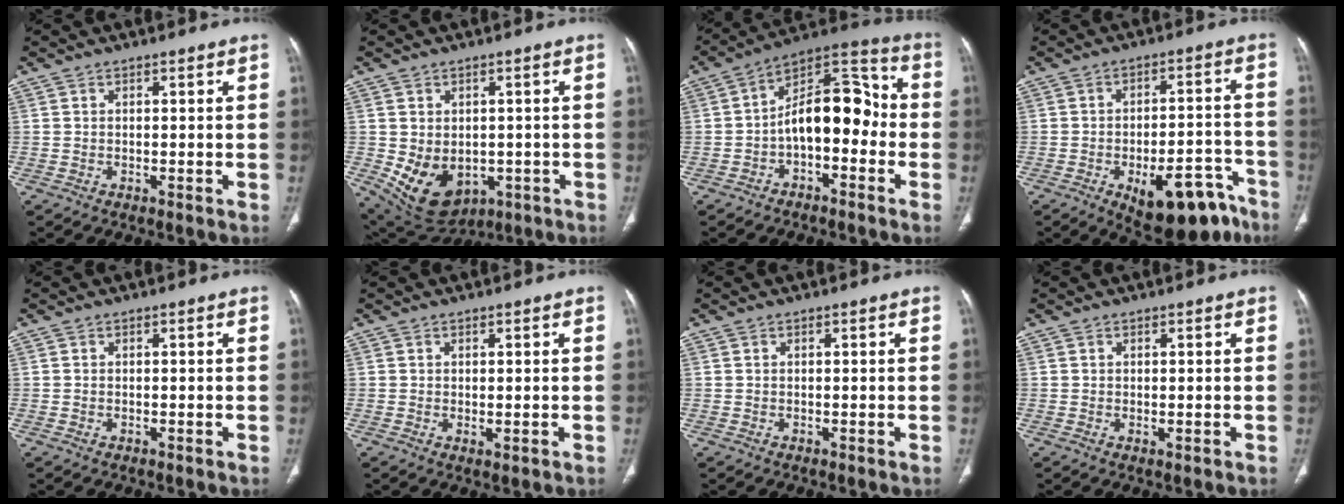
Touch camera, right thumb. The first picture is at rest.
{"total": 11.8, "force": [-2.7, 8.8, 7.4], "torque": [-0.106, -0.005, -0.012]}
{"total": 14.1, "force": [-2.5, 7.9, 11.5], "torque": [-0.148, 0.060, -0.050]}
{"total": 16.4, "force": [-9.6, 7.1, 11.2], "torque": [-0.099, 0.068, -0.124]}
{"total": 0.9, "force": [-0.5, 0.7, 0.3], "torque": [-0.008, 0.003, -0.010]}
{"total": 1.1, "force": [-0.1, 0.5, 1.0], "torque": [-0.021, -0.007, 0.004]}
{"total": 0.0}
{"total": 0.6, "force": [0.0, 0.2, 0.6], "torque": [-0.012, -0.004, 0.002]}